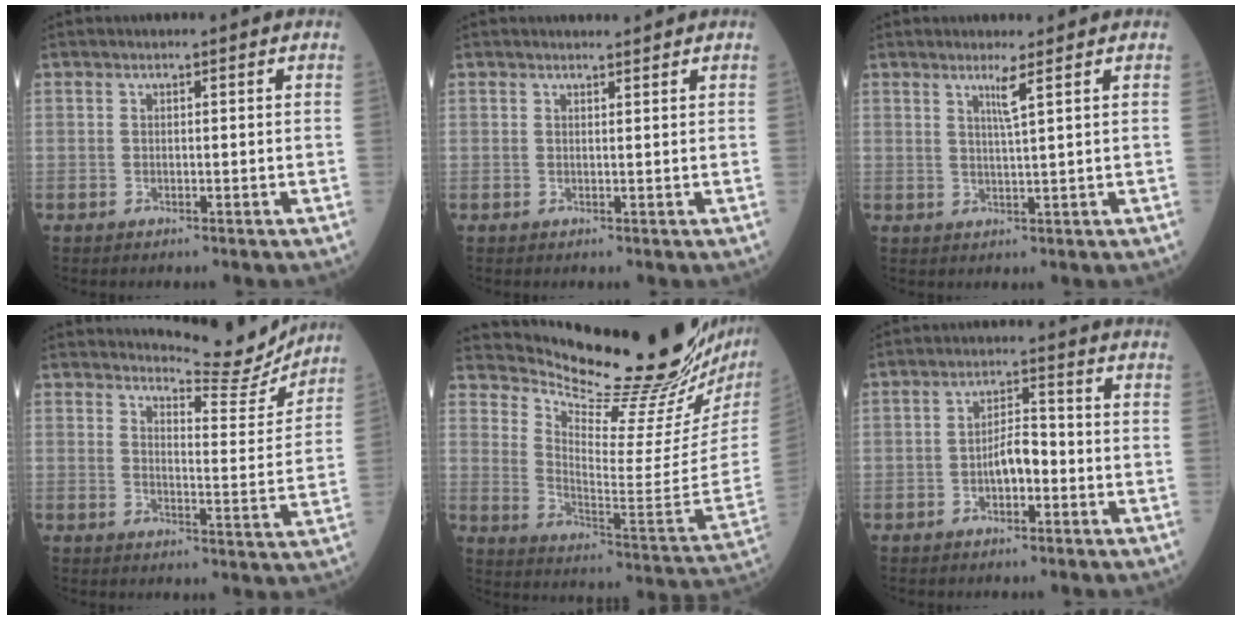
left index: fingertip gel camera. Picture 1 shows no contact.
{"total": 1.7, "force": [1.7, -0.2, 0.1], "torque": [-0.007, 0.000, 0.026]}
{"total": 2.5, "force": [1.5, -0.8, 1.8], "torque": [-0.037, -0.009, 0.031]}
{"total": 9.6, "force": [9.6, 0.4, 0.5], "torque": [-0.009, -0.040, 0.120]}
{"total": 24.0, "force": [21.8, -0.4, 10.0], "torque": [-0.169, -0.118, 0.306]}
{"total": 4.5, "force": [-1.4, 1.8, 3.9], "torque": [-0.070, 0.013, -0.026]}